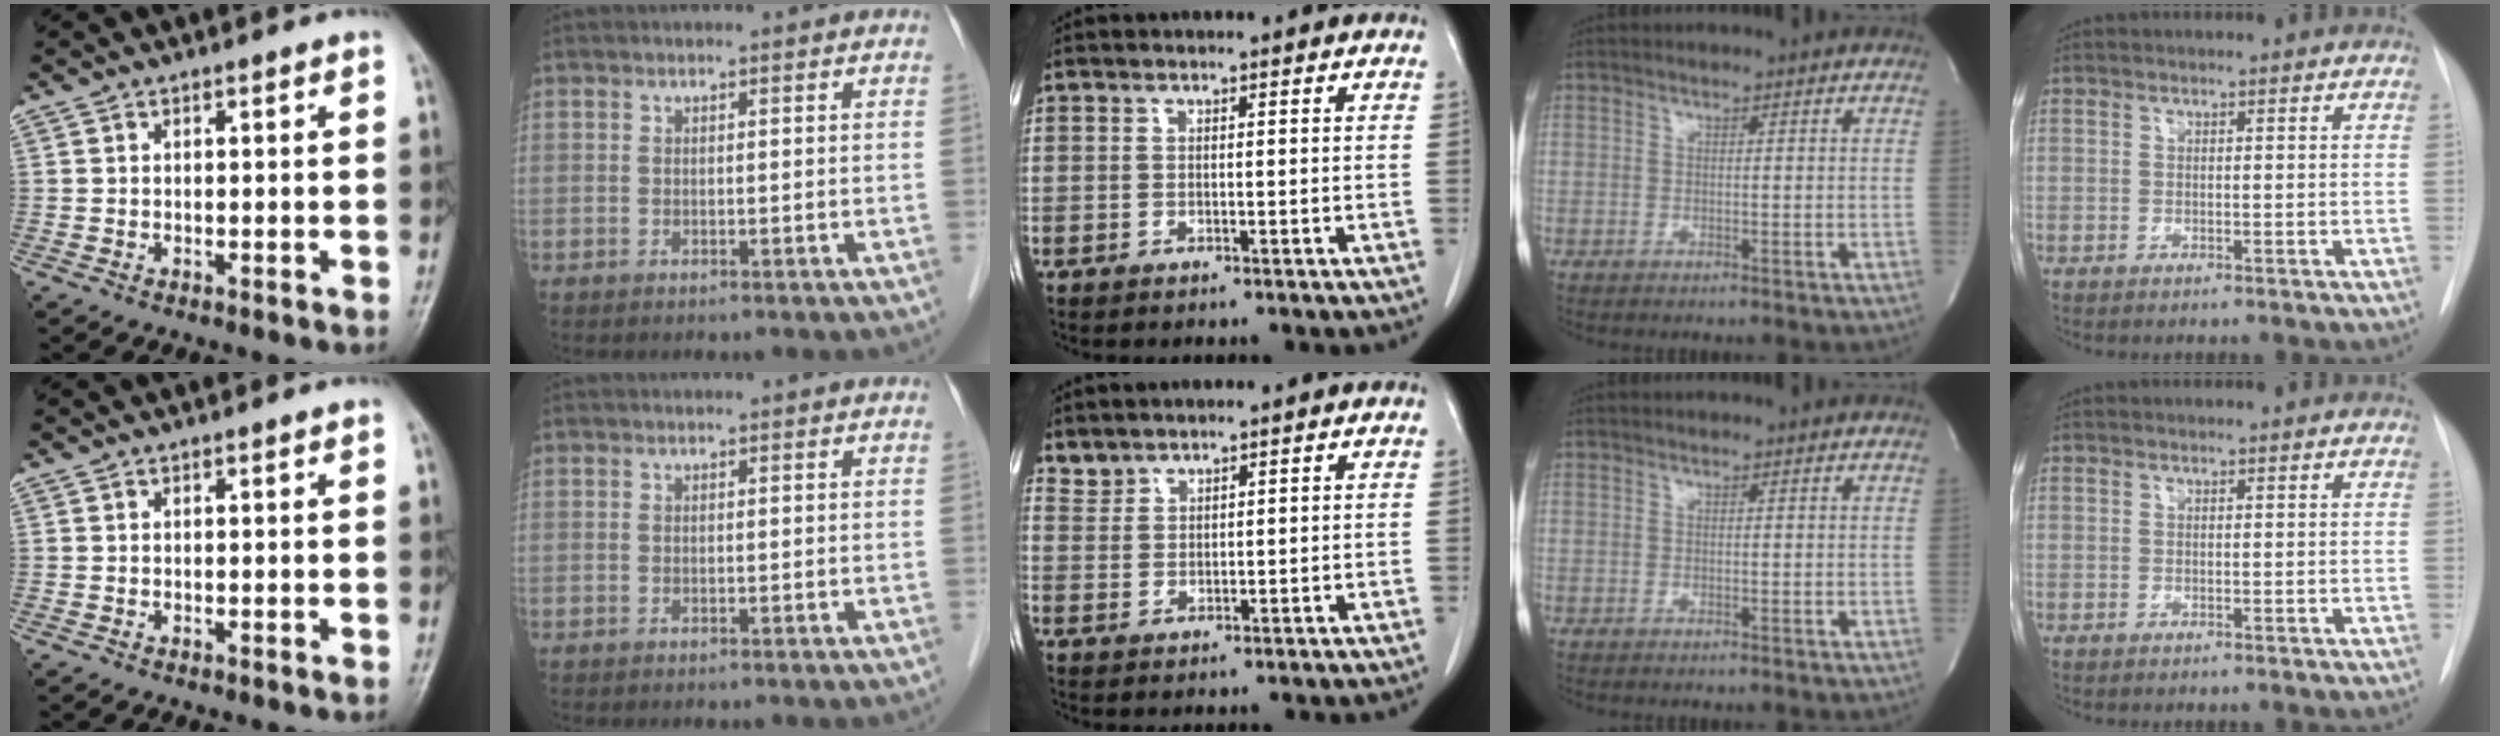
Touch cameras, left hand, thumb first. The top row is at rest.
{"middle": {"total": 2.0, "force": [1.9, 0.6, -0.3], "torque": [0.006, 0.007, 0.040]}}